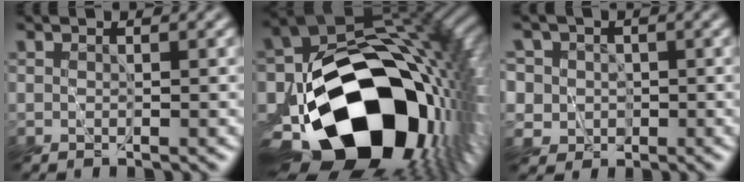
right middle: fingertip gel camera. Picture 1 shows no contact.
{"total": 19.0, "force": [-7.2, 12.4, 12.4], "torque": [-0.200, -0.032, -0.109]}
{"total": 5.9, "force": [1.2, 5.6, 1.4], "torque": [-0.043, 0.029, -0.001]}